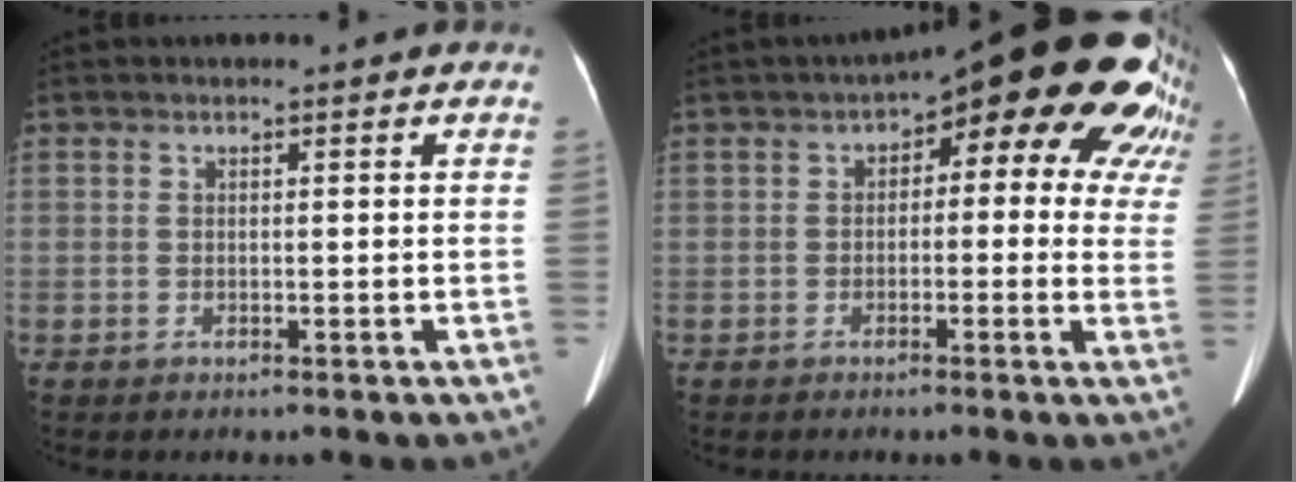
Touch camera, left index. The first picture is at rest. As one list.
[{"total": 15.3, "force": [6.8, 6.3, 12.2], "torque": [-0.140, 0.049, 0.071]}]